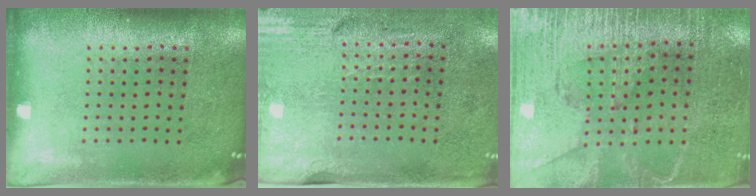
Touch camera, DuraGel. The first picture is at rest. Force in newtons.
{"total": 2.9, "press": 2.5, "slide": 1.5}
{"total": 3.2, "press": 2.9, "slide": 1.4}